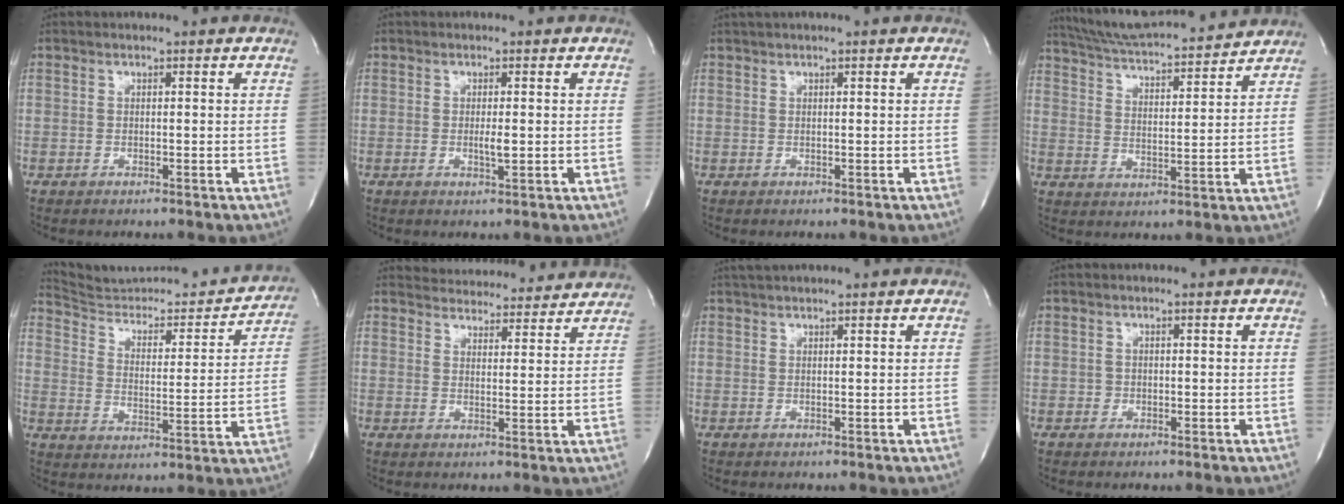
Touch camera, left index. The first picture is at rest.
{"total": 1.5, "force": [-0.3, 0.3, 1.5], "torque": [-0.028, -0.006, -0.004]}
{"total": 0.8, "force": [0.3, -0.2, 0.6], "torque": [-0.015, 0.013, 0.011]}
{"total": 16.9, "force": [15.8, 1.4, 5.7], "torque": [-0.099, 0.016, 0.240]}
{"total": 20.1, "force": [19.5, 3.2, 3.7], "torque": [-0.044, -0.048, 0.266]}
{"total": 12.9, "force": [12.5, 2.7, 1.7], "torque": [-0.011, 0.005, 0.149]}
{"total": 2.7, "force": [2.4, -0.4, 1.2], "torque": [-0.013, 0.022, 0.042]}
{"total": 0.6, "force": [-0.3, 0.5, 0.0], "torque": [0.004, 0.001, -0.007]}